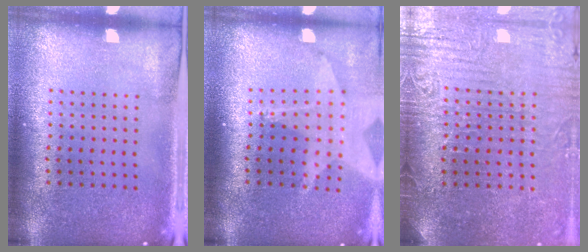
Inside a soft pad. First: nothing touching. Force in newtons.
{"total": 1.9, "press": 1.5, "slide": 1.2}
{"total": 3.8, "press": 3.6, "slide": 1.2}